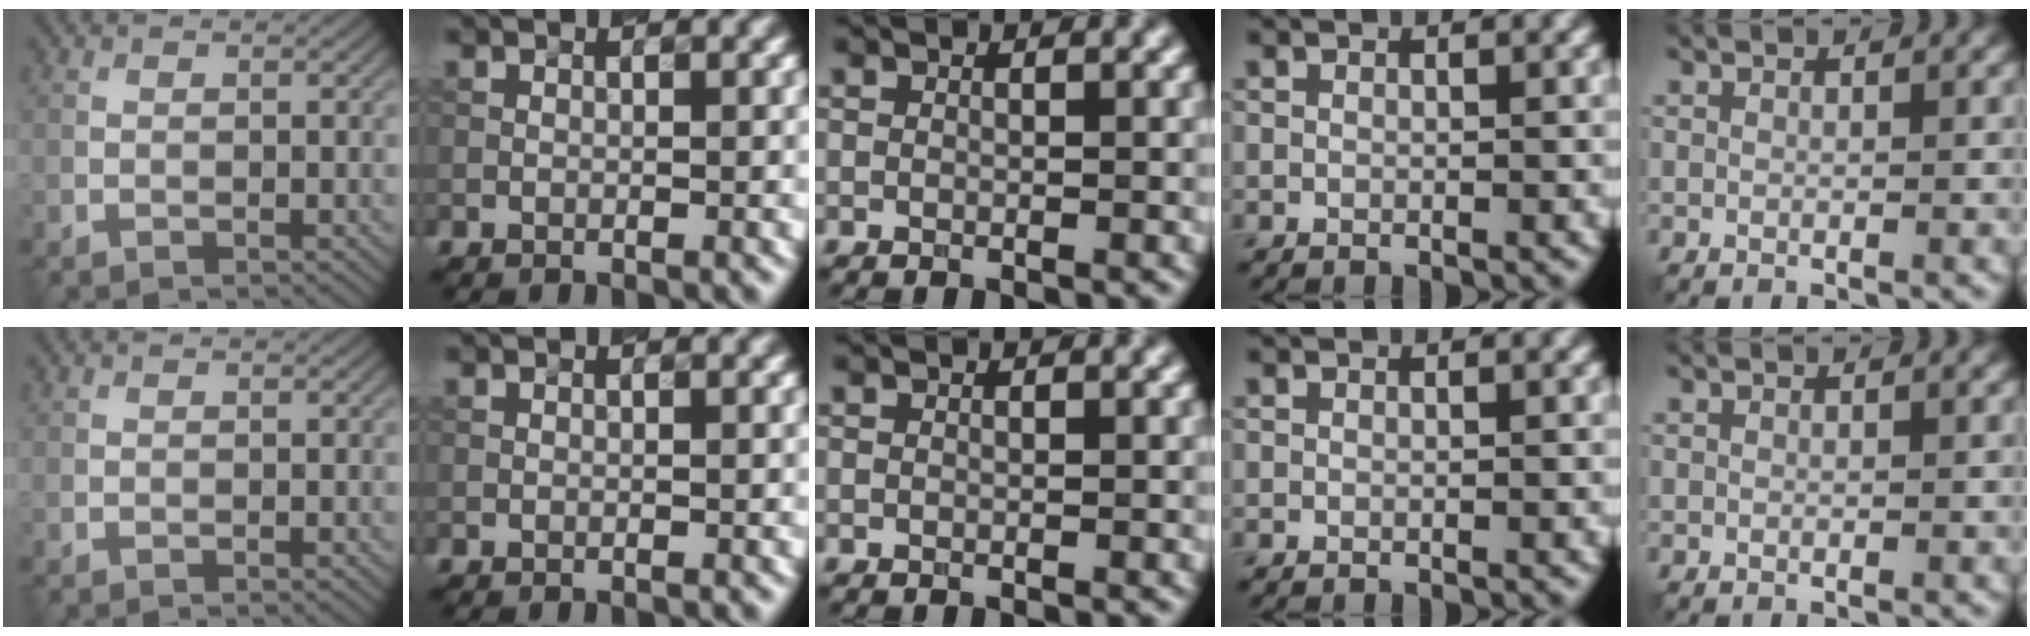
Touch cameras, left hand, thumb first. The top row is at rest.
{}